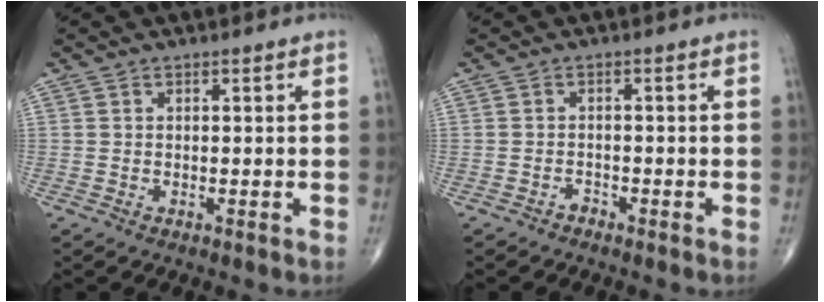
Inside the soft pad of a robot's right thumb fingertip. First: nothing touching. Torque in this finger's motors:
{"motor_torque": [0.31, 0.03, -0.08, -0.24, 0.02]}